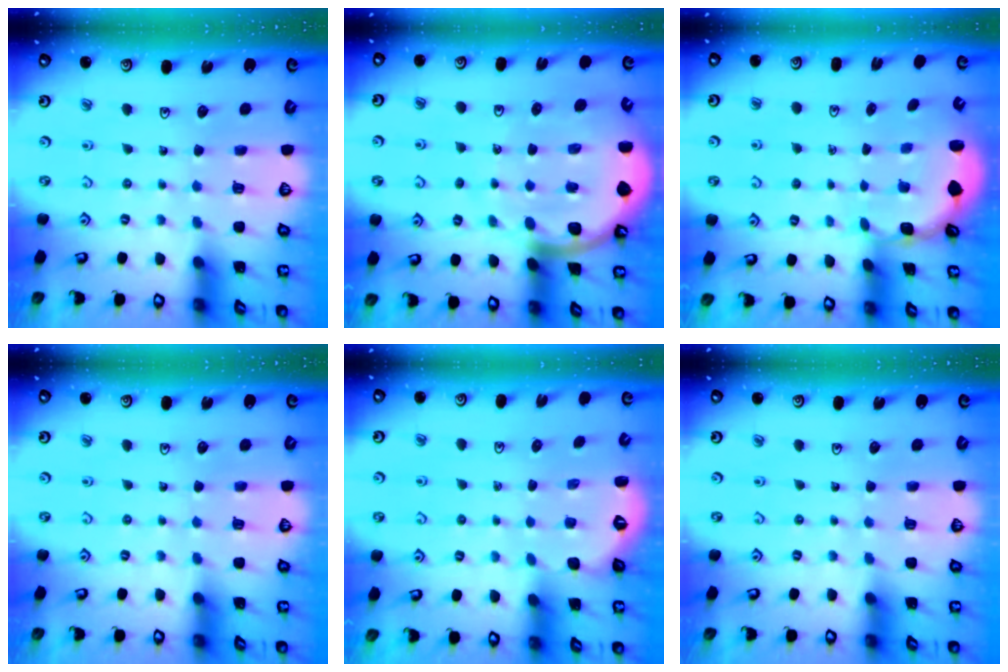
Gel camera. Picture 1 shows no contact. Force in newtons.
{"total": 11.7, "press": 11.6, "slide": 1.4}
{"total": 2.8, "press": 2.3, "slide": 1.7}
{"total": 0.0}
{"total": 2.9, "press": 2.8, "slide": 0.9}
{"total": 0.0}